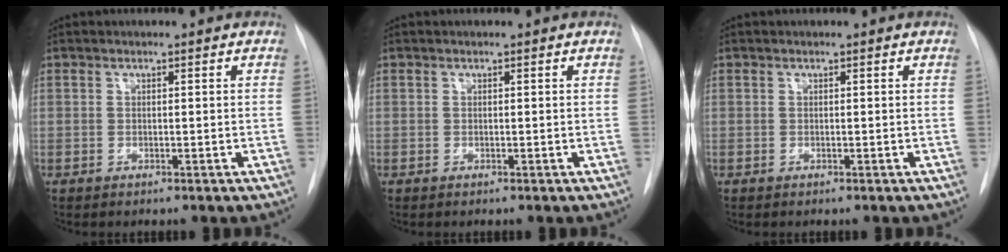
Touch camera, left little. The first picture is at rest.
{"total": 0.0}
{"total": 0.0}